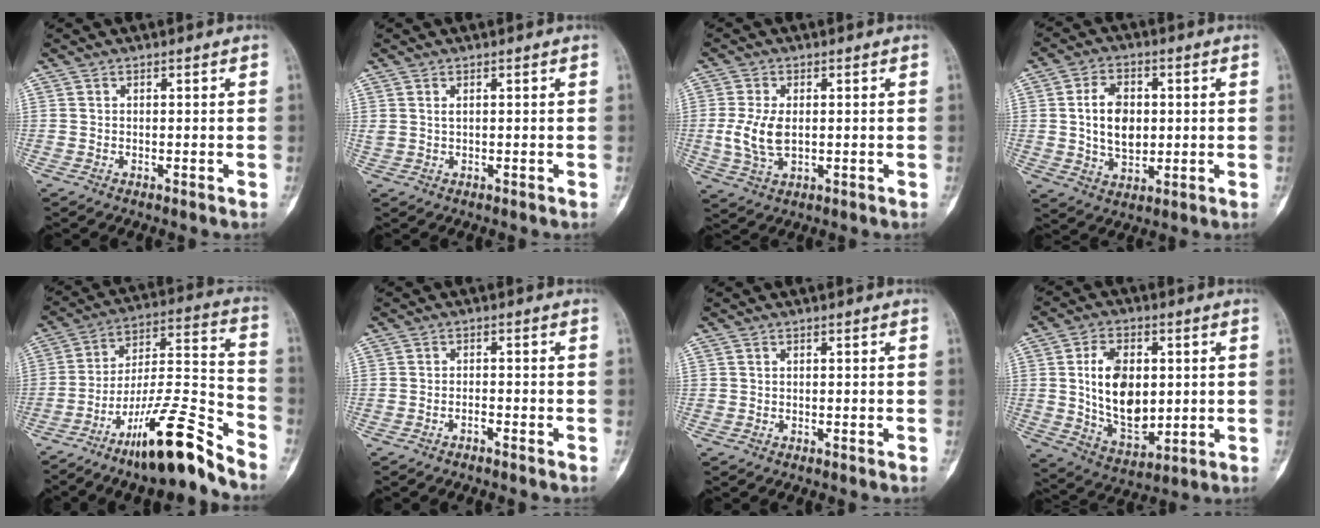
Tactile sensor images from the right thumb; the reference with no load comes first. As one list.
[{"total": 1.1, "force": [0.5, 0.4, 0.8], "torque": [-0.021, 0.004, 0.015]}, {"total": 6.7, "force": [0.0, 3.7, 5.5], "torque": [-0.125, -0.004, 0.003]}, {"total": 9.8, "force": [0.9, 6.6, 7.1], "torque": [-0.104, -0.001, 0.020]}, {"total": 18.4, "force": [-13.2, 2.7, 12.5], "torque": [-0.209, 0.099, -0.224]}, {"total": 1.2, "force": [-1.1, 0.3, 0.6], "torque": [-0.017, 0.013, -0.019]}, {"total": 0.0}, {"total": 14.2, "force": [1.6, 8.8, 11.0], "torque": [-0.162, -0.014, 0.037]}]